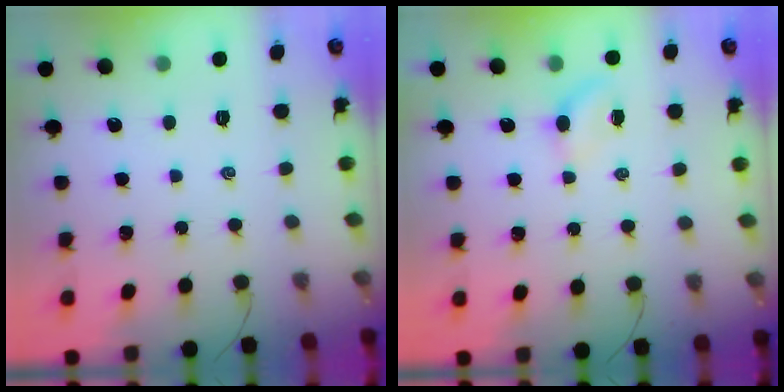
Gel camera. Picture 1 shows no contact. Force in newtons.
{"total": 2.8, "press": 2.7, "slide": 0.9}